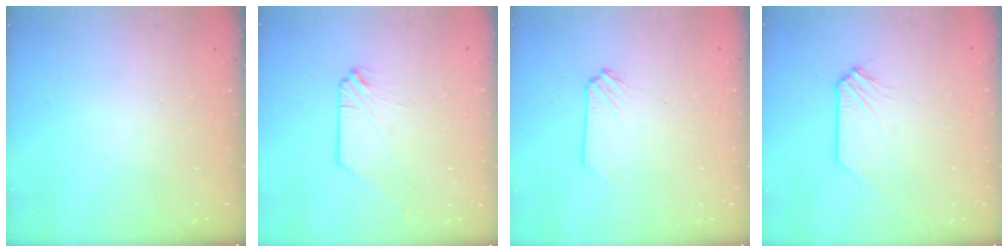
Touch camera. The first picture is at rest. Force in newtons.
{"total": 0.0}
{"total": 0.0}
{"total": 0.0}